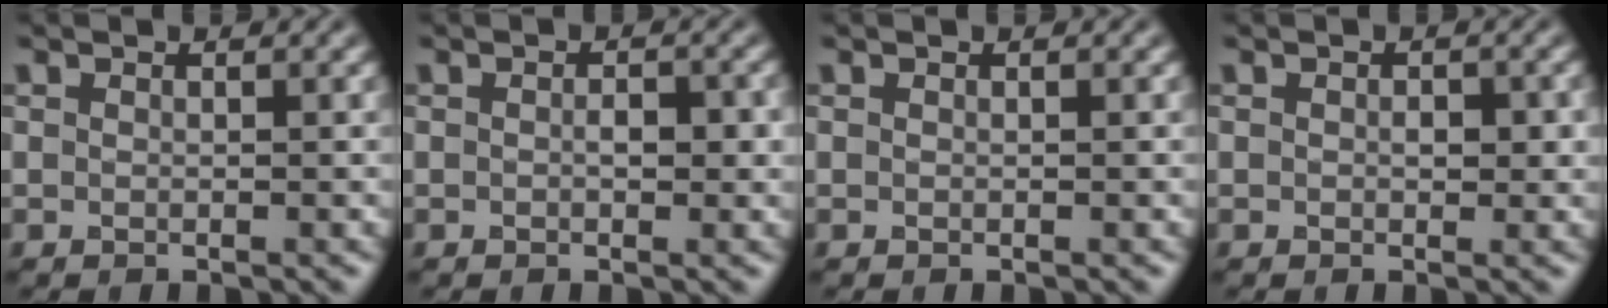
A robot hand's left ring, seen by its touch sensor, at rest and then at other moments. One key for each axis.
{"total": 1.9, "fx": -0.1, "fy": 1.0, "fz": 1.6, "tx": -0.021, "ty": 0.000, "tz": -0.002}
{"total": 0.0}
{"total": 1.5, "fx": 0.1, "fy": 0.9, "fz": 1.2, "tx": -0.014, "ty": -0.001, "tz": -0.001}